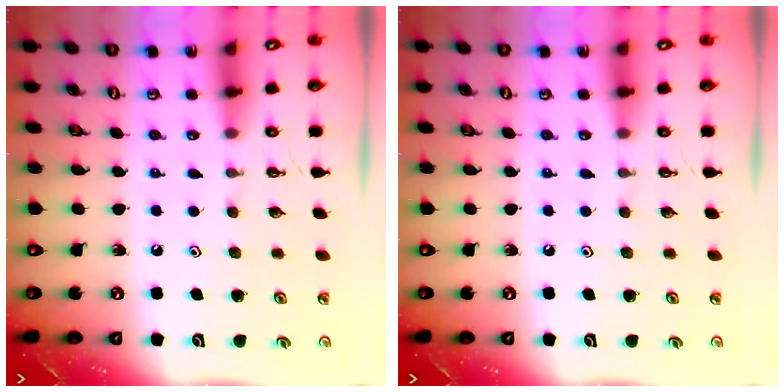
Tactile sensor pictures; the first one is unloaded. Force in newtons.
{"total": 0.0}